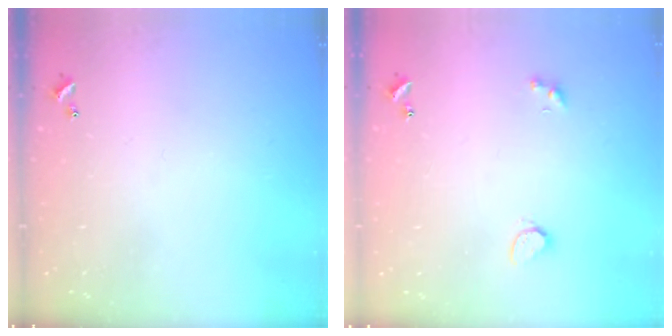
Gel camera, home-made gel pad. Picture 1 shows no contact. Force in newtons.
{"total": 2.3, "press": 2.3, "slide": 0.5}